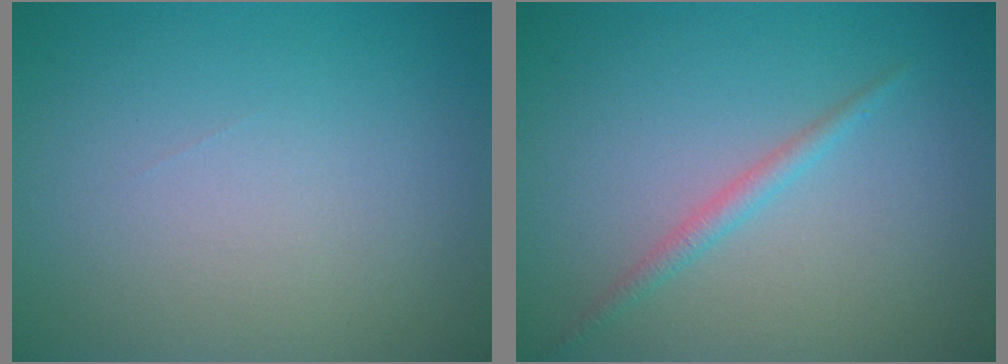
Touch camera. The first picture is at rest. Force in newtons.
{"total": 1.3, "press": 1.3, "slide": 0.1}